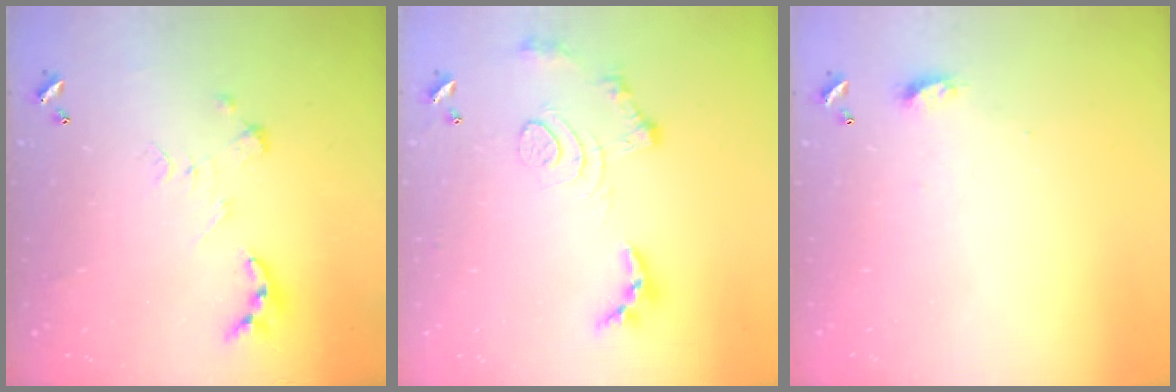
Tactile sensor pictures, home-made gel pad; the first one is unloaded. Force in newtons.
{"total": 12.5, "press": 12.5, "slide": 1.1}
{"total": 4.0, "press": 4.0, "slide": 0.5}